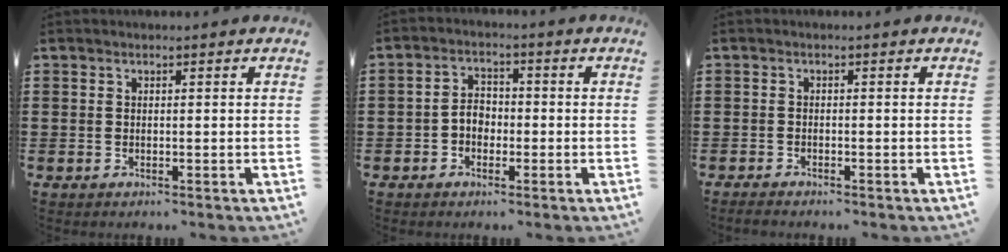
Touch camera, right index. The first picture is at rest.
{"total": 3.1, "force": [-1.2, 2.2, 1.8], "torque": [-0.046, 0.005, -0.027]}
{"total": 1.1, "force": [-1.1, 0.1, 0.0], "torque": [-0.003, 0.001, -0.023]}